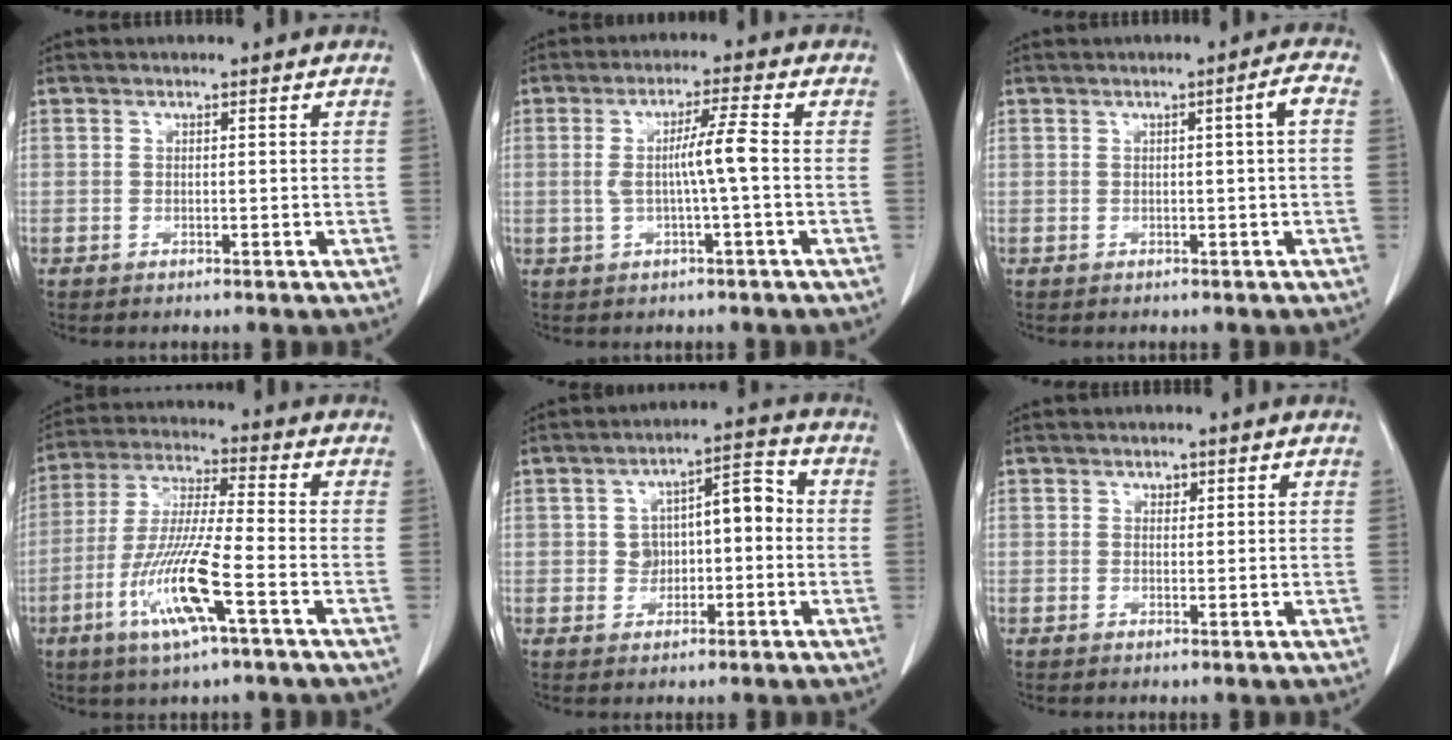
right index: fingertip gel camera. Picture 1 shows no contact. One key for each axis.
{"total": 5.4, "fx": -0.2, "fy": -0.5, "fz": 5.4, "tx": -0.099, "ty": 0.006, "tz": -0.003}
{"total": 2.2, "fx": 0.1, "fy": -0.4, "fz": 2.2, "tx": -0.031, "ty": 0.004, "tz": 0.004}
{"total": 12.7, "fx": -5.0, "fy": 0.5, "fz": 11.6, "tx": -0.239, "ty": -0.016, "tz": -0.098}
{"total": 6.9, "fx": -0.2, "fy": 4.1, "fz": 5.5, "tx": -0.080, "ty": 0.040, "tz": -0.001}
{"total": 0.9, "fx": 0.5, "fy": 0.6, "fz": 0.4, "tx": -0.002, "ty": -0.003, "tz": 0.007}